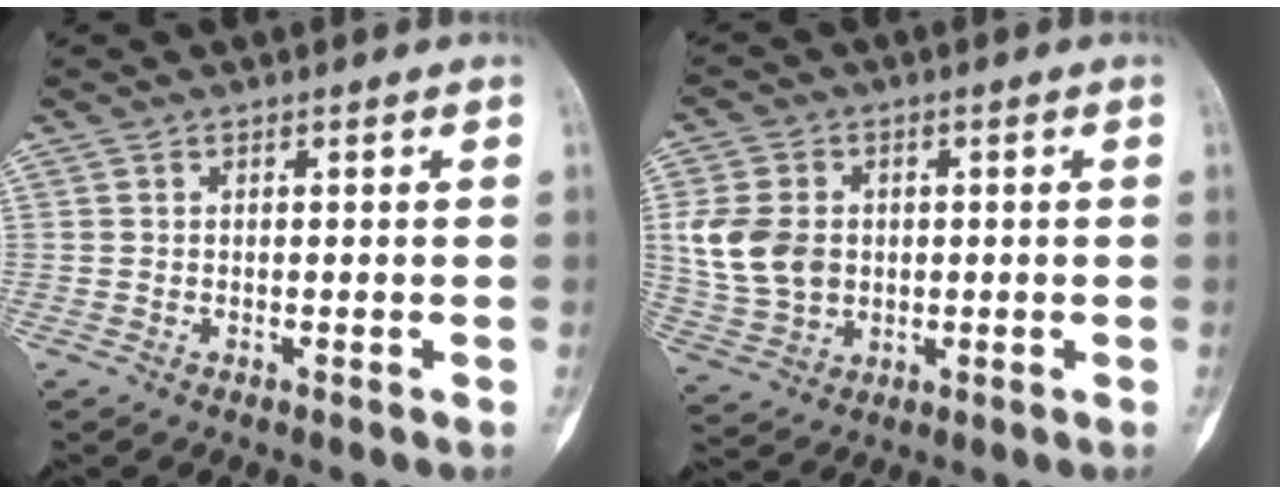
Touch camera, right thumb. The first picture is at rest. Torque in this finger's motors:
{"motor_torque": [0.62, 0.48, 0.66, -0.35, -0.01]}